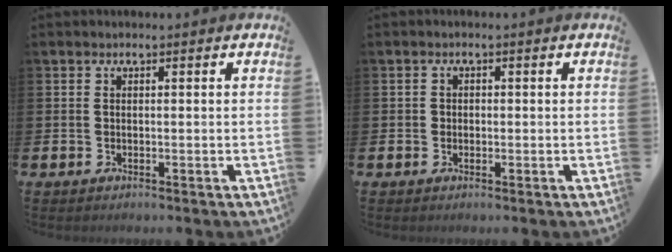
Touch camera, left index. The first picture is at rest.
{"total": 1.0, "force": [-0.2, 0.9, 0.2], "torque": [0.000, 0.005, -0.008]}